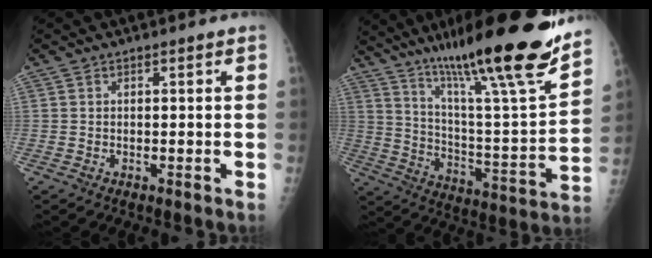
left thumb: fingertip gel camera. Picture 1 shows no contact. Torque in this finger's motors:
{"motor_torque": [1.86, -0.59, 1.38, -1.39, 0.41]}